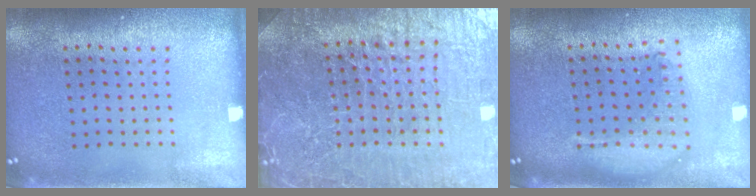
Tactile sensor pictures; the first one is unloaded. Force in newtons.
{"total": 5.6, "press": 5.2, "slide": 2.1}
{"total": 1.8, "press": 1.6, "slide": 1.0}